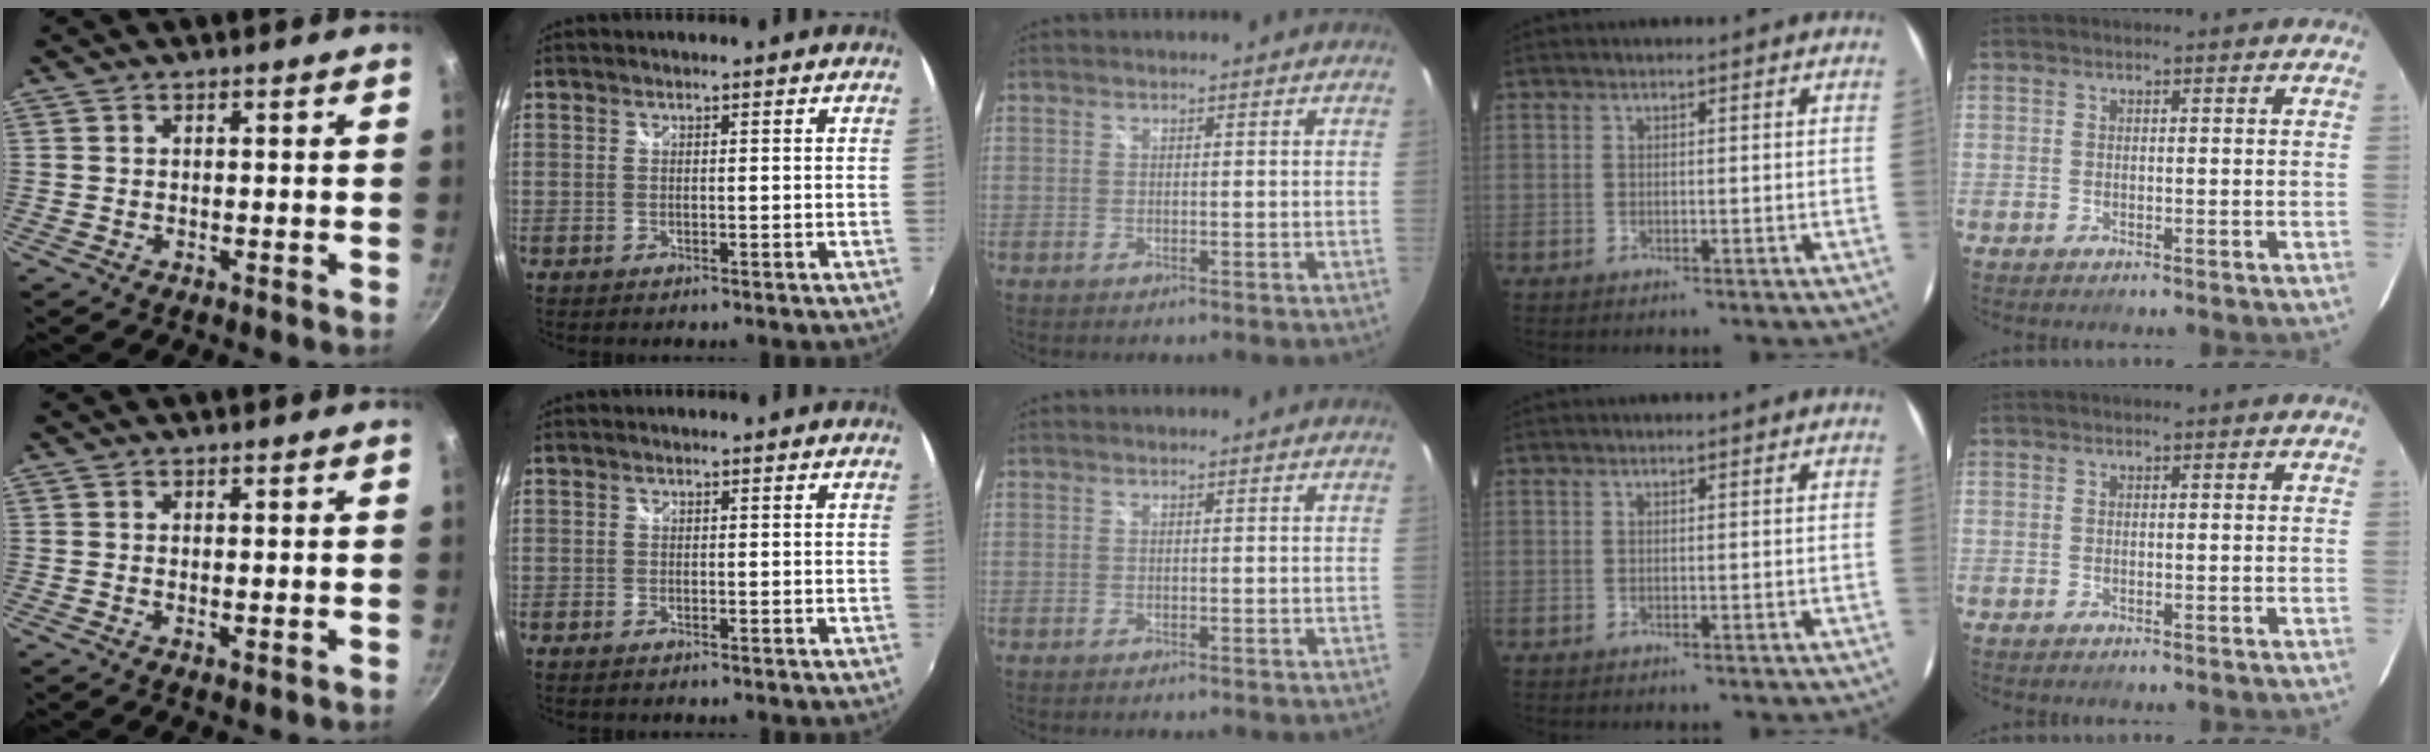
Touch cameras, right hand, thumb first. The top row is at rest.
{"thumb": {"total": 0.8, "force": [-0.1, 0.2, 0.7], "torque": [-0.014, -0.003, -0.002]}, "index": {"total": 0.9, "force": [-0.8, 0.3, 0.2], "torque": [-0.006, -0.005, -0.018]}}